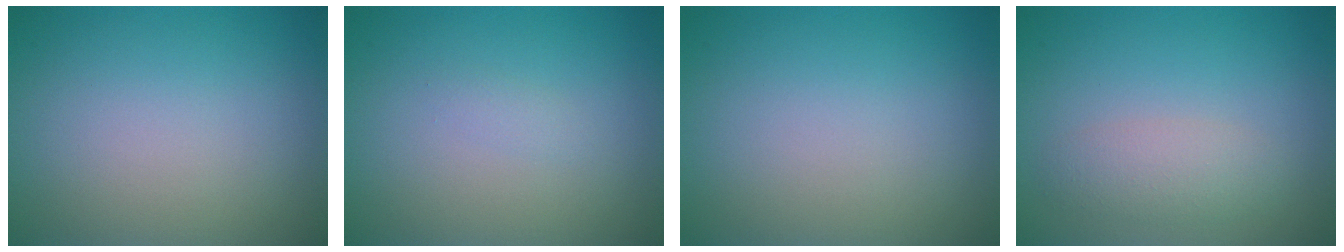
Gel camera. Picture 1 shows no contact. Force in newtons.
{"total": 0.6, "press": 0.6, "slide": 0.0}
{"total": 0.0}
{"total": 2.2, "press": 2.2, "slide": 0.1}